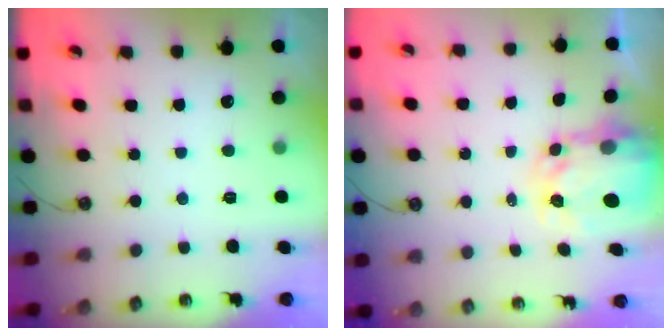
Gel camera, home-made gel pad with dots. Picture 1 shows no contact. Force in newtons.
{"total": 5.0, "press": 5.0, "slide": 0.4}